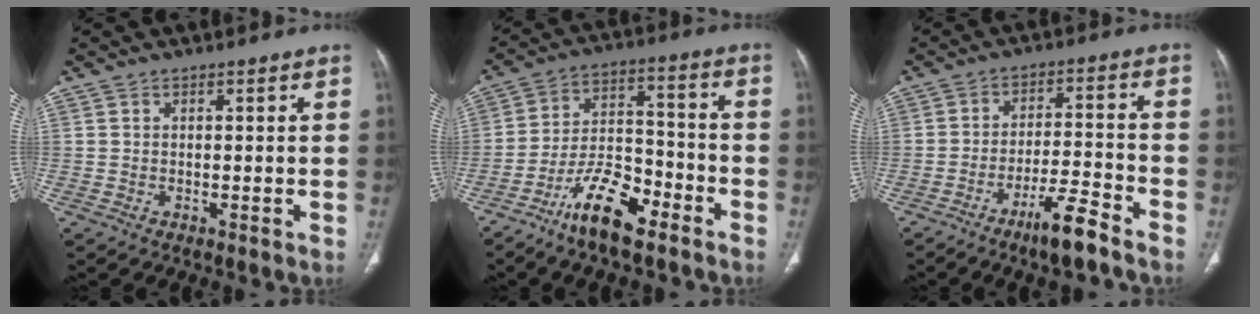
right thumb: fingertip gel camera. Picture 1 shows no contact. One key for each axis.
{"total": 12.3, "fx": -8.3, "fy": 4.5, "fz": 8.0, "tx": -0.143, "ty": 0.060, "tz": -0.153}
{"total": 8.4, "fx": -6.1, "fy": 1.0, "fz": 5.7, "tx": -0.105, "ty": 0.040, "tz": -0.107}